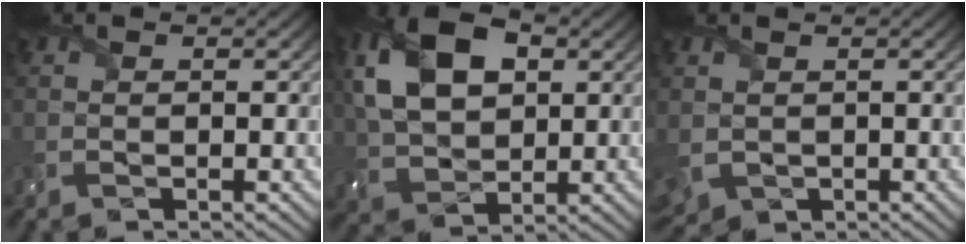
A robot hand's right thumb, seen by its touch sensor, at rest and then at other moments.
{"total": 12.7, "force": [3.6, 8.0, 9.1], "torque": [-0.215, 0.019, 0.063]}
{"total": 3.7, "force": [0.2, 3.1, 2.1], "torque": [-0.076, -0.017, 0.003]}